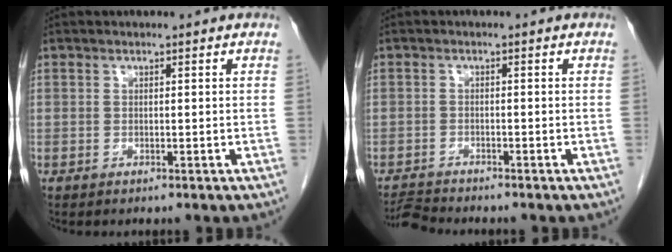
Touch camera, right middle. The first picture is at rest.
{"total": 2.8, "force": [-2.7, -0.6, -0.1], "torque": [0.000, -0.018, -0.046]}